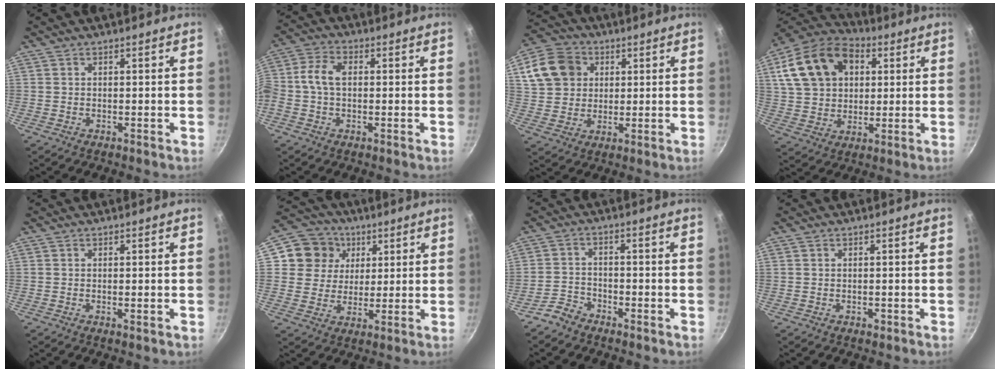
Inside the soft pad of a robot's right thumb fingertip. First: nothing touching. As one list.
[{"total": 6.5, "force": [0.3, 4.2, 4.9], "torque": [-0.099, 0.019, -0.011]}, {"total": 12.8, "force": [4.1, 10.5, 6.0], "torque": [-0.097, 0.010, 0.071]}, {"total": 19.8, "force": [6.1, 14.1, 12.4], "torque": [-0.208, 0.016, 0.102]}, {"total": 0.9, "force": [-0.2, 0.1, 0.9], "torque": [-0.016, -0.001, -0.005]}, {"total": 10.4, "force": [3.7, 9.3, 2.9], "torque": [-0.021, 0.001, 0.054]}, {"total": 3.7, "force": [-3.2, 1.7, 0.8], "torque": [-0.014, 0.032, -0.065]}, {"total": 0.9, "force": [-0.4, 0.6, 0.5], "torque": [-0.005, 0.002, -0.006]}]